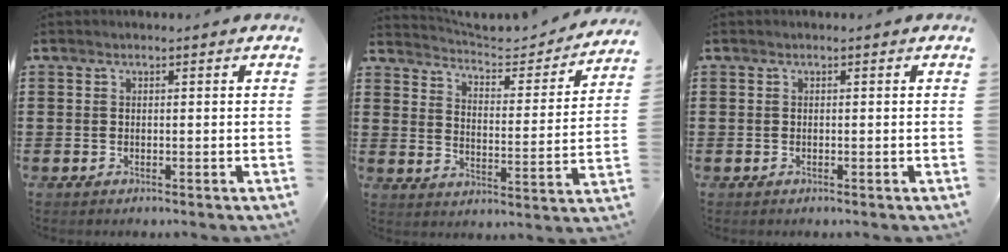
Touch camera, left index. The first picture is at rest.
{"total": 4.5, "force": [4.4, 0.4, 0.8], "torque": [-0.034, -0.037, 0.068]}
{"total": 0.0}